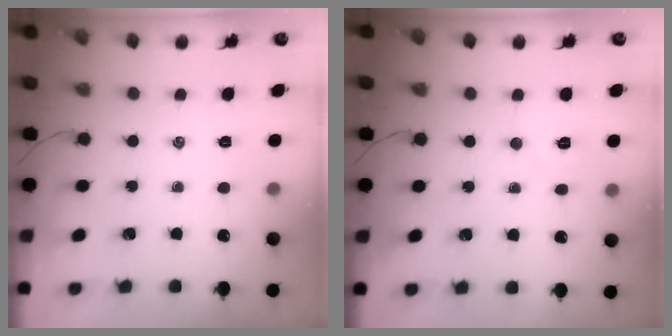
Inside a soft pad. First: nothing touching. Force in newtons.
{"total": 5.5, "press": 5.4, "slide": 1.1}